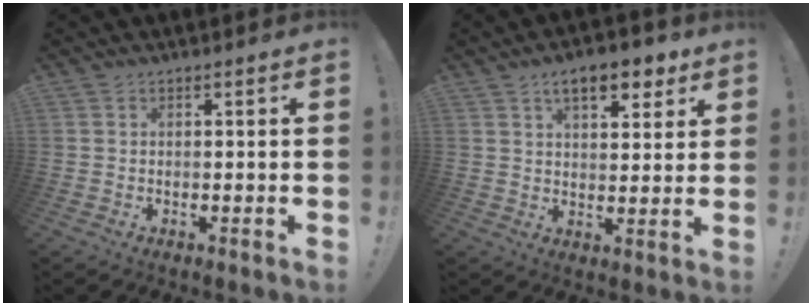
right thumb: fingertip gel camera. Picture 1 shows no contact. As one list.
[{"total": 9.9, "force": [5.7, 4.4, 6.7], "torque": [-0.091, -0.020, 0.097]}]